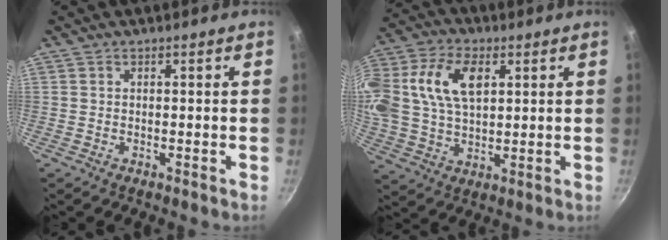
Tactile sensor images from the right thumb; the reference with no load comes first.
{"total": 19.1, "force": [5.2, 12.4, 13.6], "torque": [-0.291, 0.022, 0.092]}